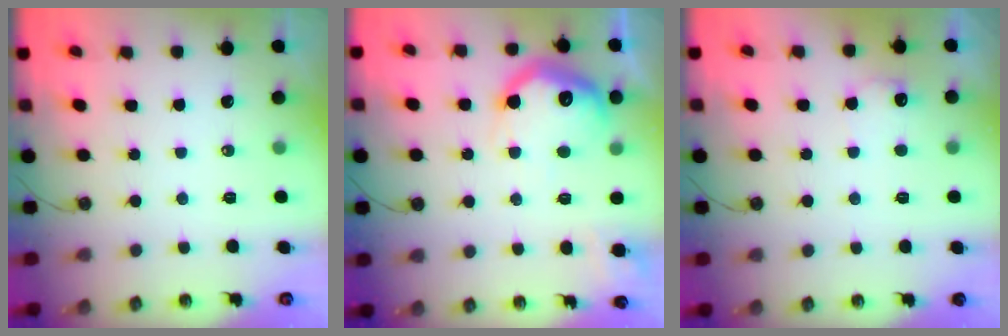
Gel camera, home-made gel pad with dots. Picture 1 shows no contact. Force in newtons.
{"total": 17.7, "press": 17.7, "slide": 0.5}
{"total": 6.6, "press": 6.6, "slide": 0.5}